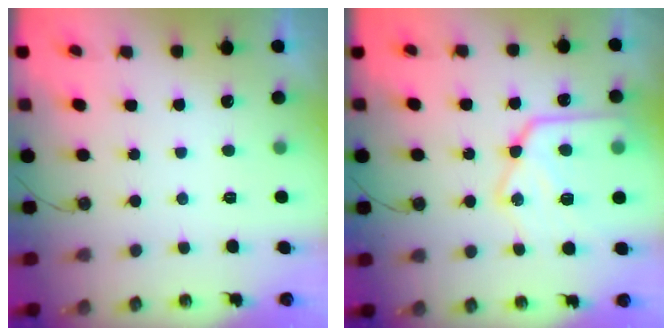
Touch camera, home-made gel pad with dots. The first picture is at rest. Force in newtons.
{"total": 19.9, "press": 19.8, "slide": 2.0}